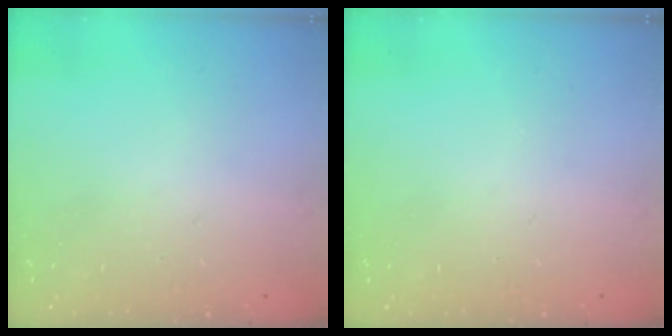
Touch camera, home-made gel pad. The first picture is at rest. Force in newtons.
{"total": 0.0}